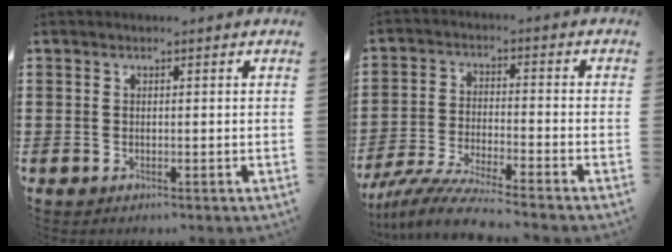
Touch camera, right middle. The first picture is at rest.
{"total": 7.2, "force": [-6.6, -0.3, 2.8], "torque": [-0.065, -0.014, -0.130]}